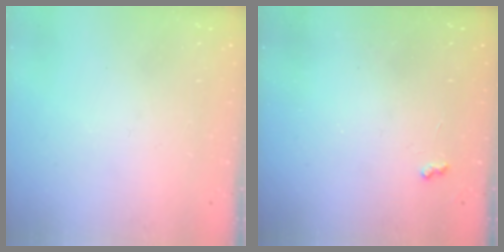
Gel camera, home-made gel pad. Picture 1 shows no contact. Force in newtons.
{"total": 3.0, "press": 3.0, "slide": 0.4}